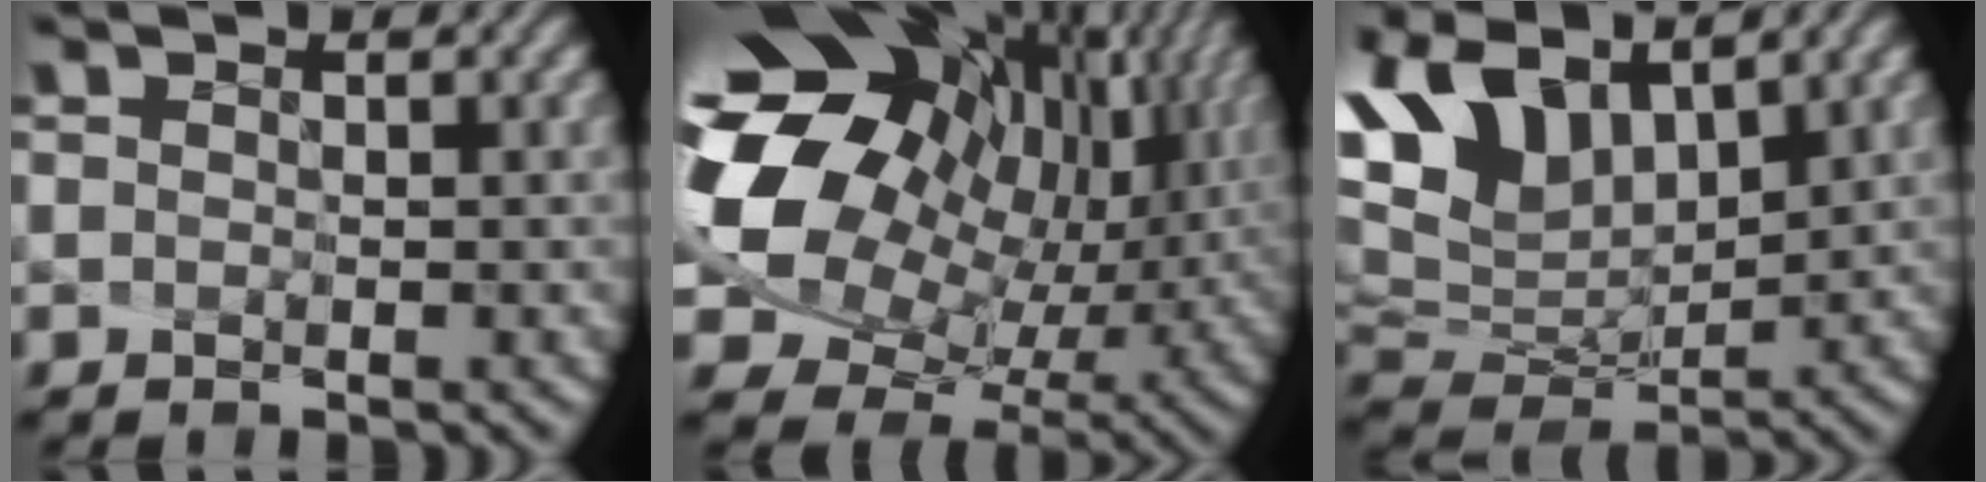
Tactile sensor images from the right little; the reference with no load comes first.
{"total": 16.6, "force": [4.1, 11.3, 11.5], "torque": [-0.245, -0.046, 0.136]}
{"total": 8.8, "force": [4.8, 4.4, 6.0], "torque": [-0.162, -0.015, 0.117]}